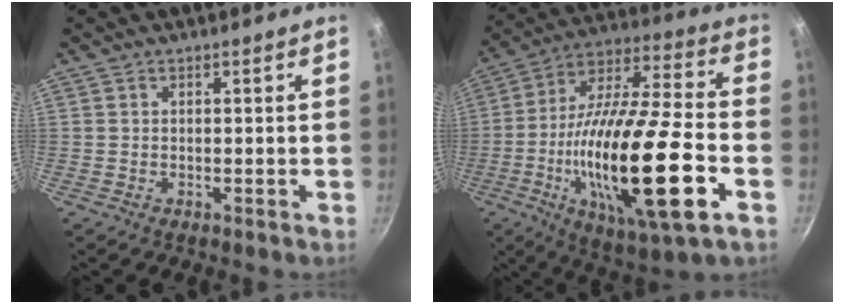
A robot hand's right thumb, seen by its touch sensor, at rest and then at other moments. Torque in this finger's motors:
{"motor_torque": [2.62, 2.39, 2.66, -0.11, 0.81]}